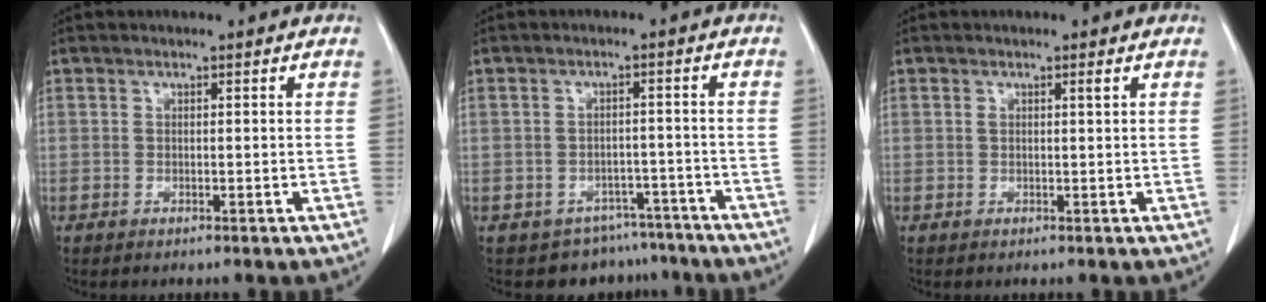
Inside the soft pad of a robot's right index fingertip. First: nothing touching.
{"total": 7.2, "force": [-5.7, 4.3, 0.0], "torque": [0.014, 0.022, -0.068]}
{"total": 0.9, "force": [0.4, 0.0, 0.8], "torque": [-0.018, 0.004, 0.009]}